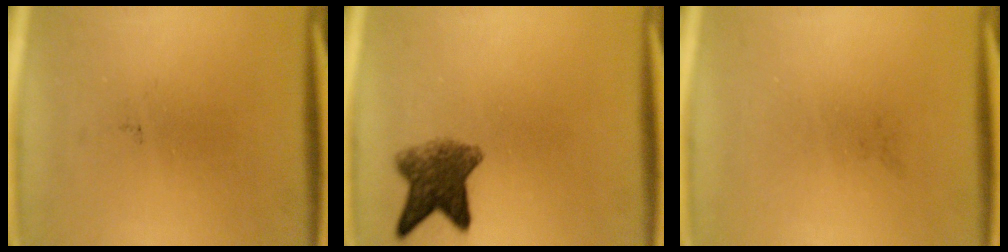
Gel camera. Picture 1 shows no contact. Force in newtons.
{"total": 6.6}
{"total": 0.0}